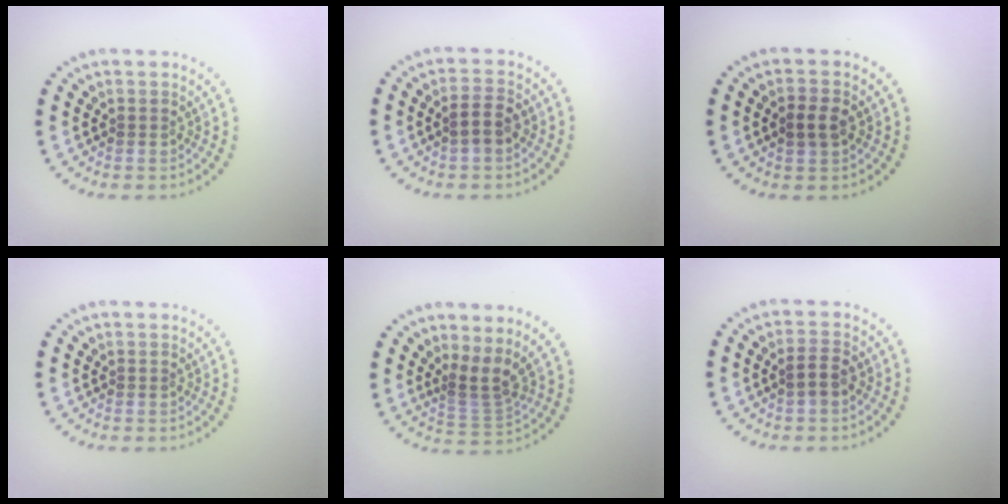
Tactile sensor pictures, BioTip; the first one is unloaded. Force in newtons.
{"total": 2.4, "press": 2.4, "slide": 0.6}
{"total": 2.2, "press": 2.2, "slide": 0.2}
{"total": 0.0}
{"total": 2.8, "press": 1.8, "slide": 2.1}
{"total": 1.4, "press": 1.3, "slide": 0.5}